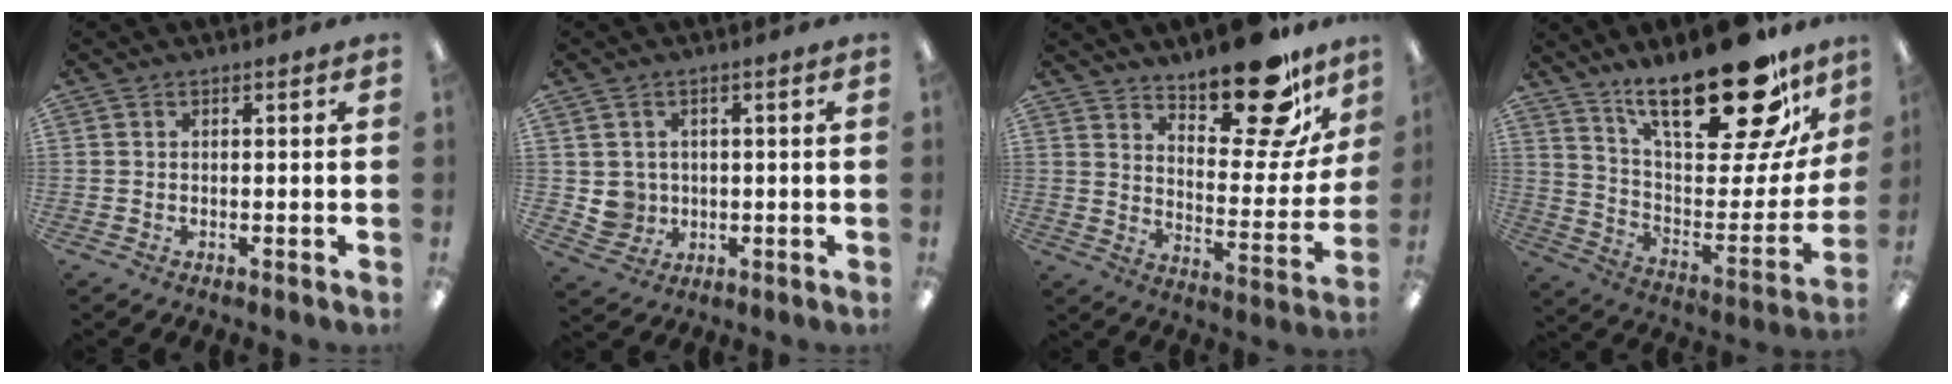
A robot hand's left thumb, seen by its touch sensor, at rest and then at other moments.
{"total": 4.5, "force": [1.0, 4.4, 0.5], "torque": [-0.015, 0.005, 0.024]}
{"total": 19.2, "force": [14.9, 6.6, 10.2], "torque": [-0.125, -0.113, 0.245]}
{"total": 28.4, "force": [19.6, 9.4, 18.3], "torque": [-0.268, -0.133, 0.325]}